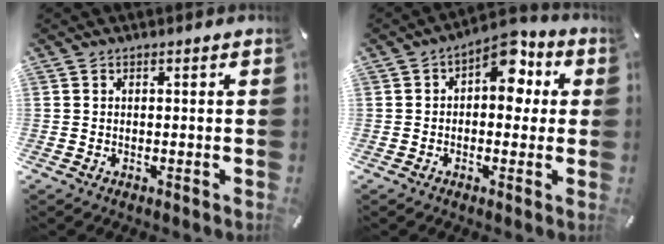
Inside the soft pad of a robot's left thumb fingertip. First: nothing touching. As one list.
[{"total": 9.8, "force": [3.5, 5.8, 7.1], "torque": [-0.085, -0.019, 0.055]}]